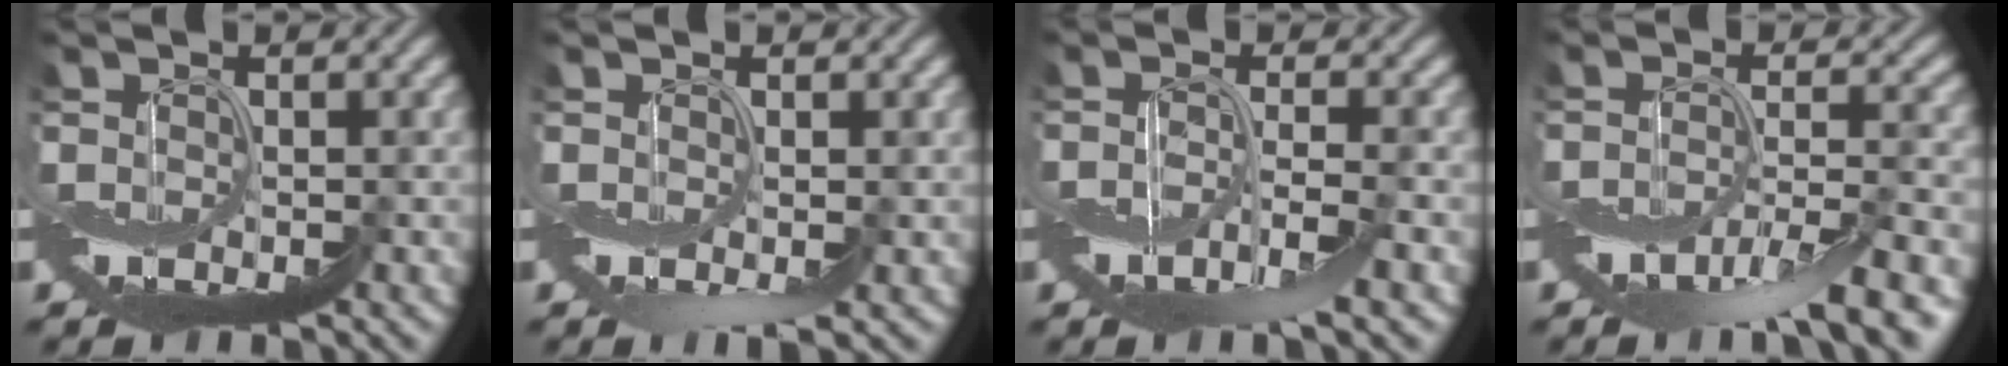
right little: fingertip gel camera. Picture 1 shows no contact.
{"total": 1.2, "force": [-0.4, 0.4, 1.1], "torque": [-0.016, -0.003, -0.006]}
{"total": 3.5, "force": [-1.3, 0.9, 3.1], "torque": [-0.058, -0.003, -0.028]}
{"total": 7.0, "force": [-4.1, 2.0, 5.4], "torque": [-0.092, -0.007, -0.067]}